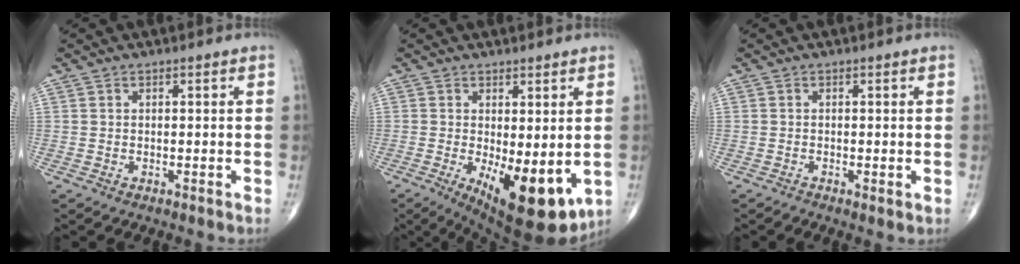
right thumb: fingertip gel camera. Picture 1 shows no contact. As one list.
[{"total": 13.2, "force": [-2.8, 5.2, 11.8], "torque": [-0.162, -0.029, -0.023]}, {"total": 0.9, "force": [-0.3, 0.3, 0.8], "torque": [-0.012, -0.003, -0.010]}]